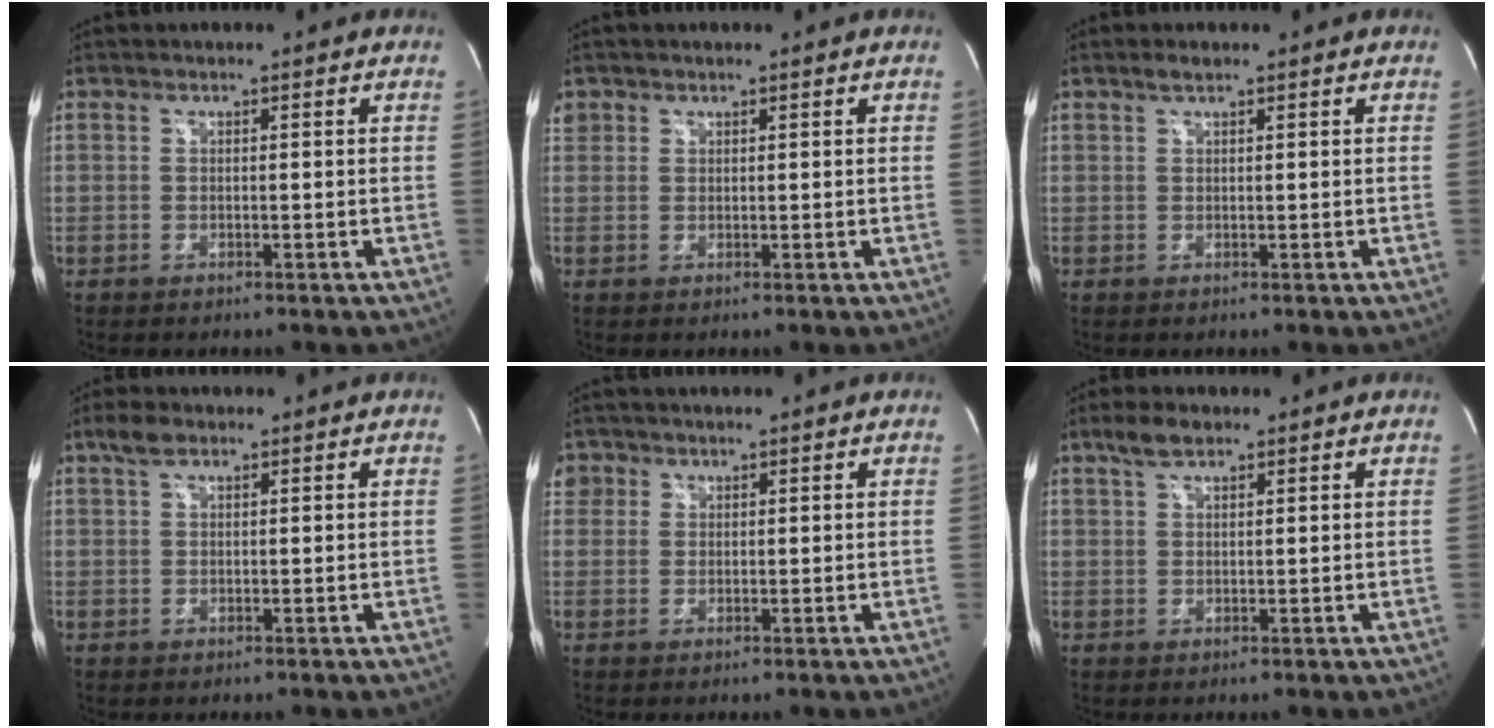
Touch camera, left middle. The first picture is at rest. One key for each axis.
{"total": 2.2, "fx": 1.3, "fy": 1.8, "fz": 0.2, "tx": 0.001, "ty": 0.011, "tz": 0.024}
{"total": 1.2, "fx": 1.0, "fy": 0.2, "fz": 0.7, "tx": -0.019, "ty": 0.003, "tz": 0.020}
{"total": 2.6, "fx": 1.8, "fy": 1.1, "fz": 1.5, "tx": -0.036, "ty": 0.013, "tz": 0.036}
{"total": 3.1, "fx": 1.5, "fy": 2.7, "fz": 0.2, "tx": 0.004, "ty": 0.011, "tz": 0.027}
{"total": 3.0, "fx": 2.3, "fy": 1.2, "fz": 1.5, "tx": -0.036, "ty": 0.006, "tz": 0.045}